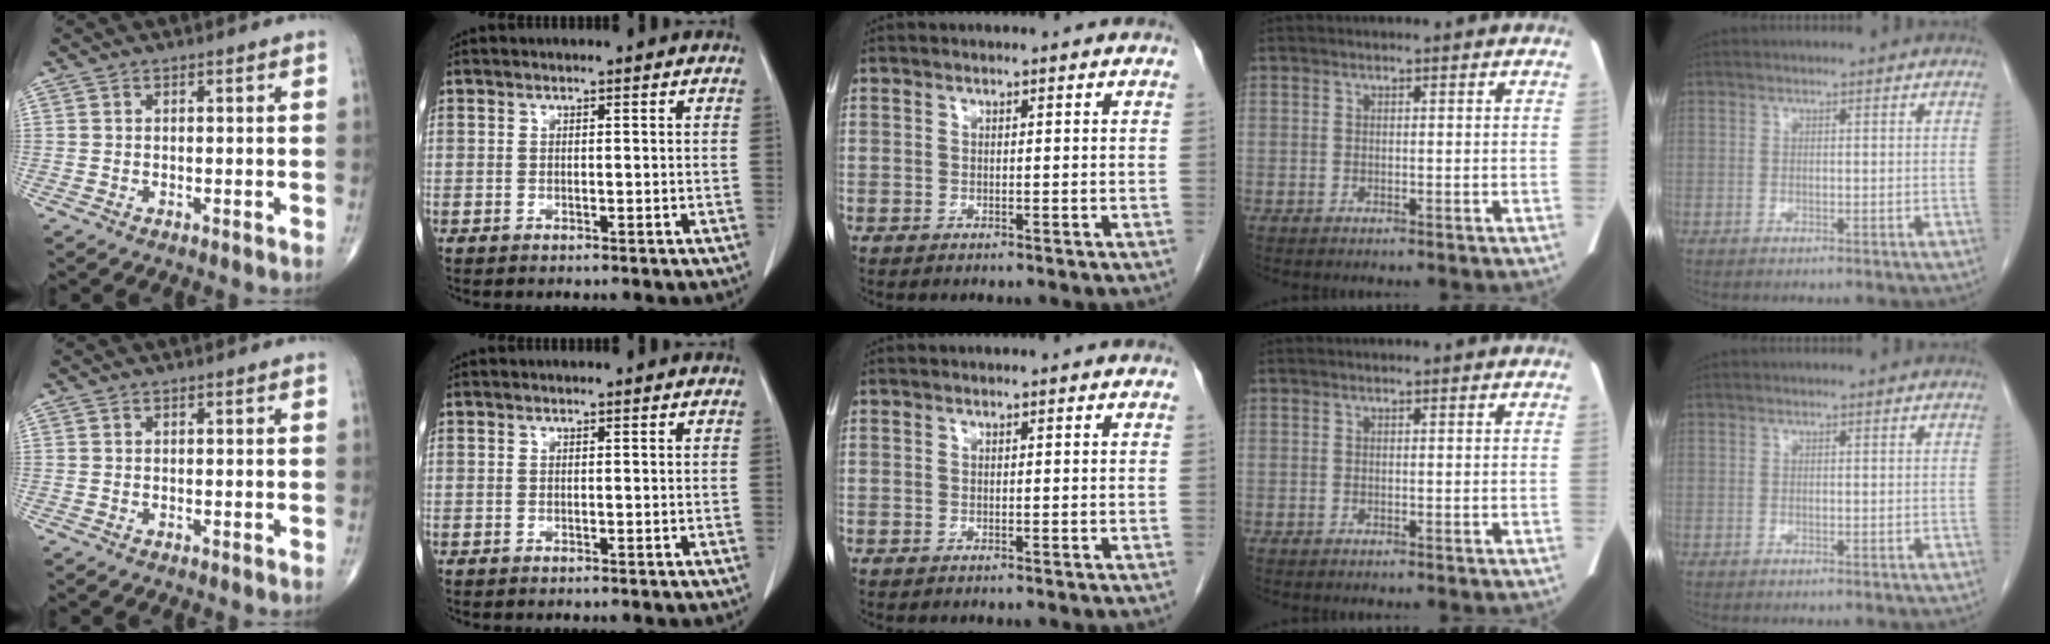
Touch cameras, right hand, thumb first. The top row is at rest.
{}